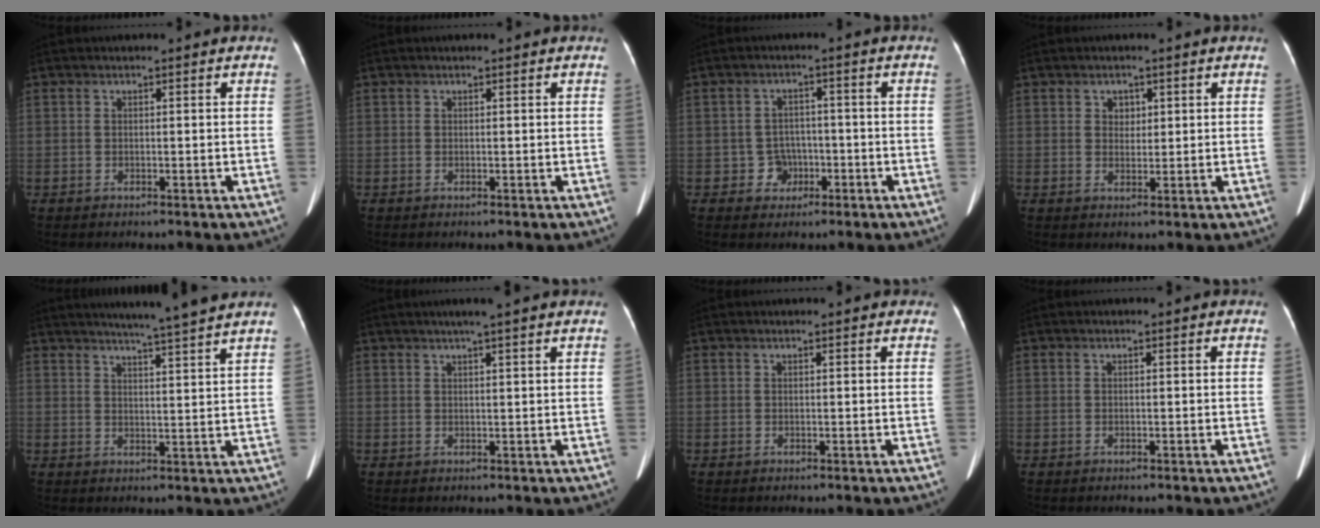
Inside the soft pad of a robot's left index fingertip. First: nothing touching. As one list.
[{"total": 0.0}, {"total": 3.4, "force": [-1.4, 3.1, 0.3], "torque": [0.003, 0.012, -0.020]}, {"total": 1.9, "force": [0.6, 1.6, 0.7], "torque": [-0.015, 0.001, 0.012]}, {"total": 9.7, "force": [8.5, -1.5, 4.4], "torque": [-0.070, -0.001, 0.106]}, {"total": 4.1, "force": [3.2, -0.6, 2.5], "torque": [-0.038, 0.017, 0.044]}, {"total": 2.1, "force": [1.8, 0.7, 0.9], "torque": [-0.012, 0.019, 0.013]}, {"total": 0.0}]